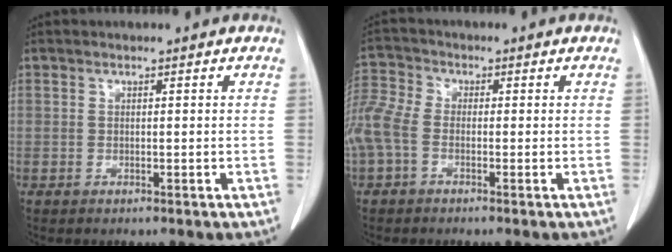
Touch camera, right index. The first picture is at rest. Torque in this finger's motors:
{"motor_torque": [0.85, -0.19, 0.37, 0.12]}